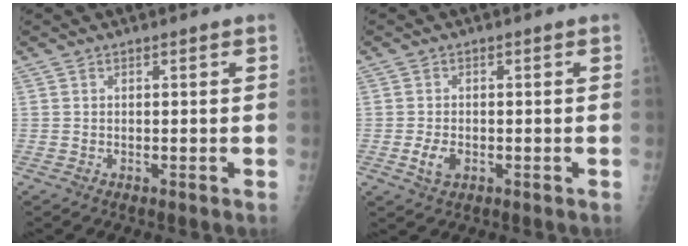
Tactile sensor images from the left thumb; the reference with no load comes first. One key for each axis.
{"total": 3.2, "fx": -0.9, "fy": 2.1, "fz": 2.2, "tx": -0.040, "ty": 0.000, "tz": -0.014}